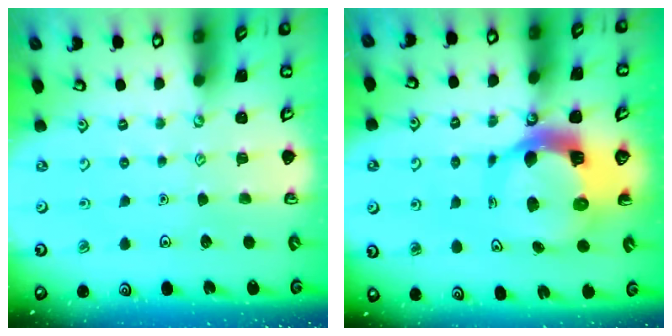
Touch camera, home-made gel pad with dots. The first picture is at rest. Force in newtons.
{"total": 11.1, "press": 11.0, "slide": 1.7}